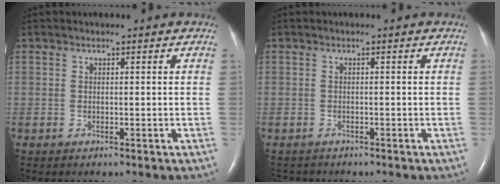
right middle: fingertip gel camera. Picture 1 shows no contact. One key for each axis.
{"total": 2.9, "fx": -2.7, "fy": 1.0, "fz": 0.2, "tx": -0.004, "ty": -0.007, "tz": -0.039}